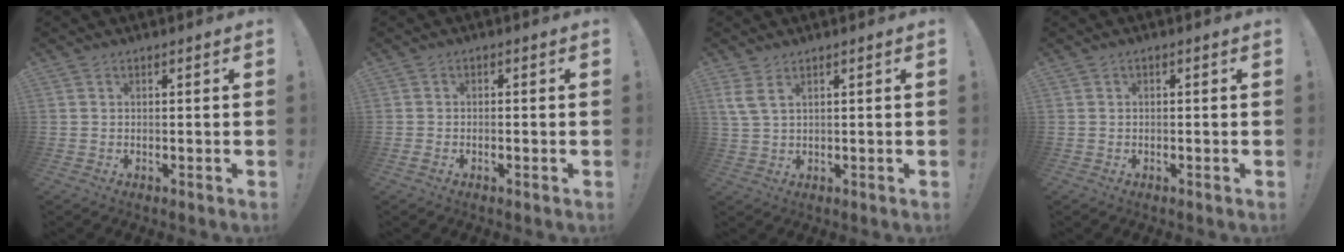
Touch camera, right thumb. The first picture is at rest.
{"total": 1.4, "force": [-0.9, 0.2, 1.0], "torque": [-0.019, 0.003, -0.015]}
{"total": 4.1, "force": [2.3, 1.1, 3.2], "torque": [-0.065, -0.007, 0.045]}
{"total": 0.0}